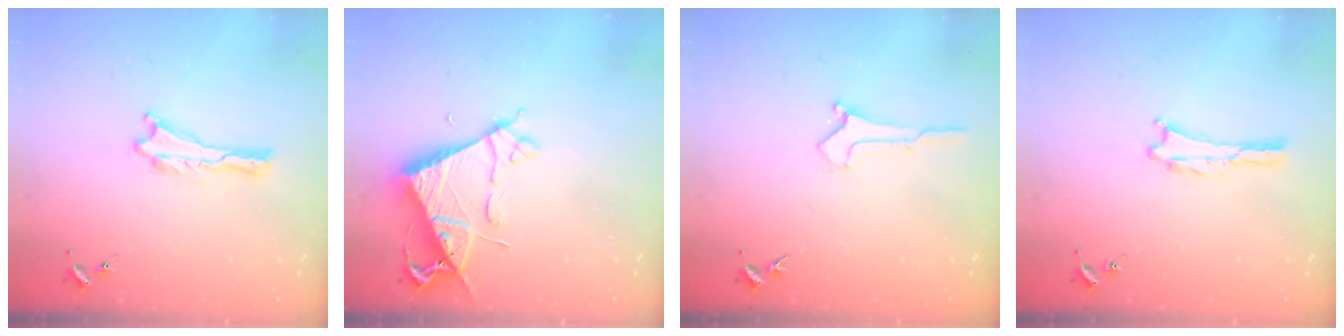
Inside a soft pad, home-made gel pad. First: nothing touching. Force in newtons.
{"total": 6.6, "press": 6.6, "slide": 0.7}
{"total": 0.5, "press": 0.5, "slide": 0.1}
{"total": 0.0}